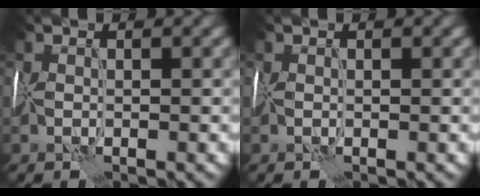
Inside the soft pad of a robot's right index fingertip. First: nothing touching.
{"total": 0.0}